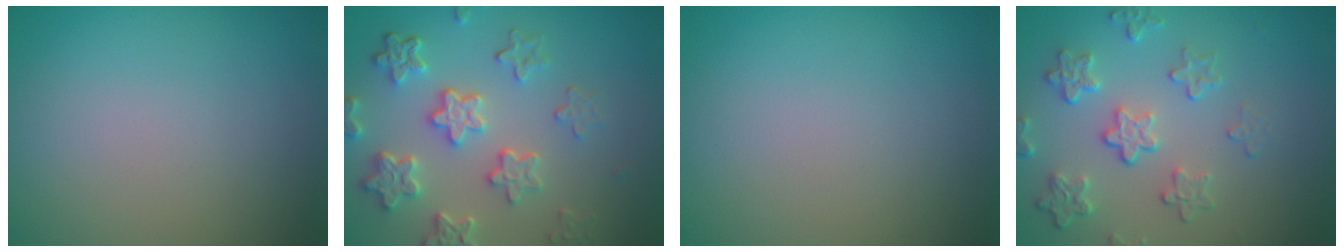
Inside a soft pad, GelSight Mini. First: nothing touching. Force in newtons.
{"total": 5.7, "press": 4.3, "slide": 3.8}
{"total": 0.0}
{"total": 4.4, "press": 3.3, "slide": 2.9}